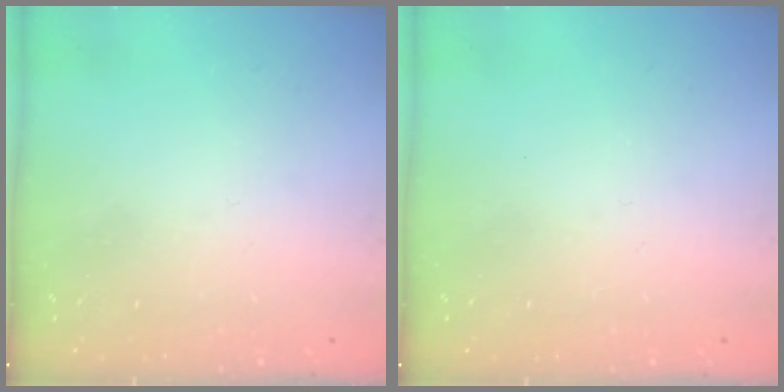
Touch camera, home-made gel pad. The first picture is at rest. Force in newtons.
{"total": 0.0}